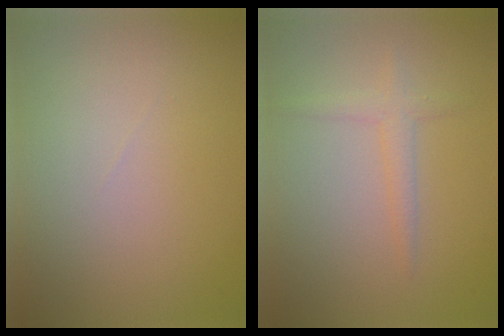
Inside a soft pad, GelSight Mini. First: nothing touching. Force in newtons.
{"total": 1.7, "press": 1.7, "slide": 0.1}